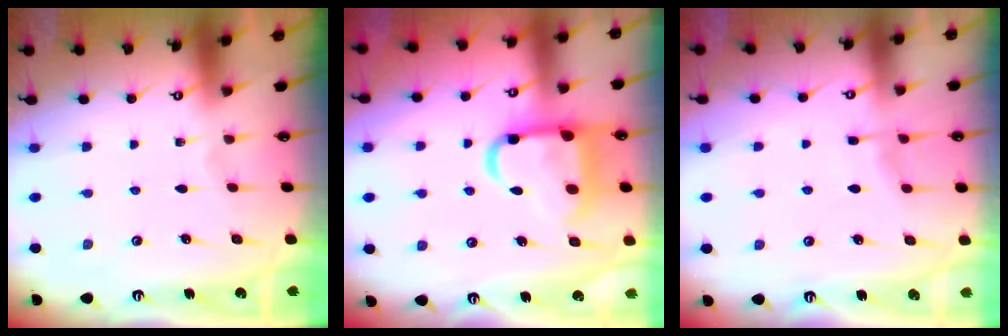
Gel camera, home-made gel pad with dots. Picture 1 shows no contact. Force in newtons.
{"total": 13.4, "press": 13.3, "slide": 1.7}
{"total": 4.1, "press": 4.1, "slide": 0.4}